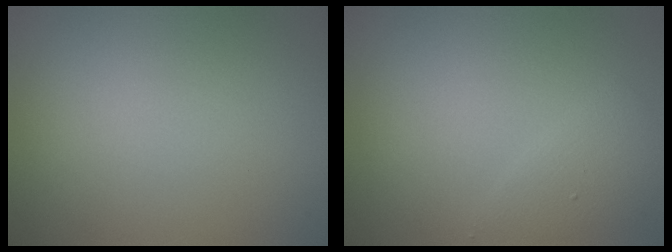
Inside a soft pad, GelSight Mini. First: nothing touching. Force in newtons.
{"total": 1.9, "press": 1.9, "slide": 0.2}